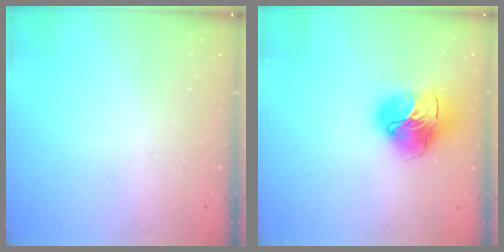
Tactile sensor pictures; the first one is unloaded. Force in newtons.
{"total": 16.2, "press": 16.1, "slide": 1.6}